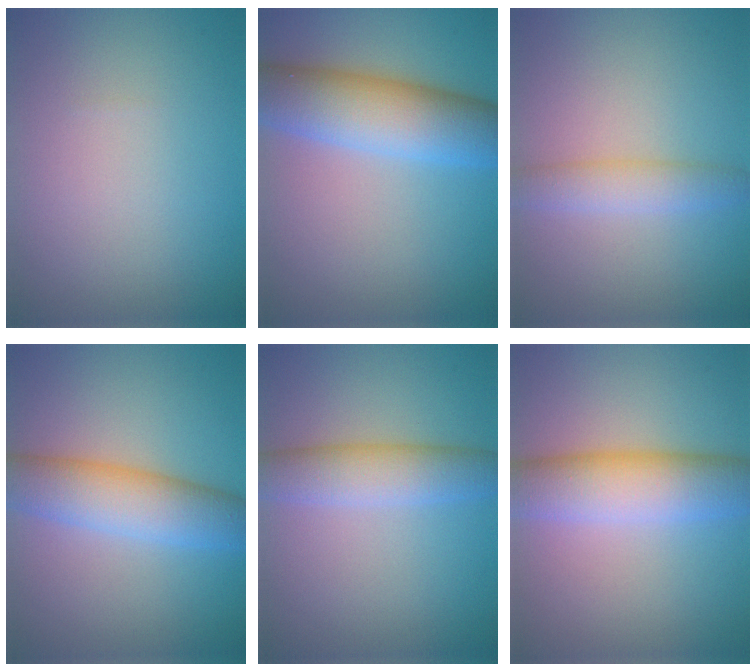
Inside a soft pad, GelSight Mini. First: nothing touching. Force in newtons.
{"total": 8.6, "press": 8.6, "slide": 0.2}
{"total": 2.6, "press": 2.6, "slide": 0.1}
{"total": 6.2, "press": 6.2, "slide": 0.1}
{"total": 4.5, "press": 4.5, "slide": 0.1}
{"total": 7.0, "press": 7.0, "slide": 0.1}